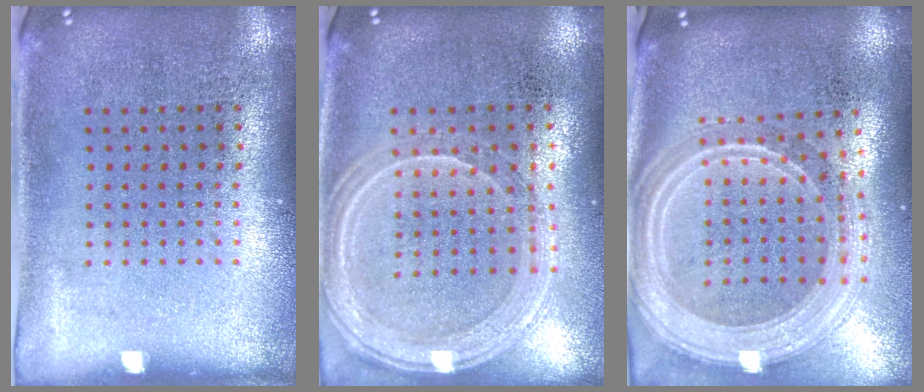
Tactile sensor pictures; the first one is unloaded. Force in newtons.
{"total": 1.3, "press": 1.3, "slide": 0.1}
{"total": 2.9, "press": 2.3, "slide": 1.7}